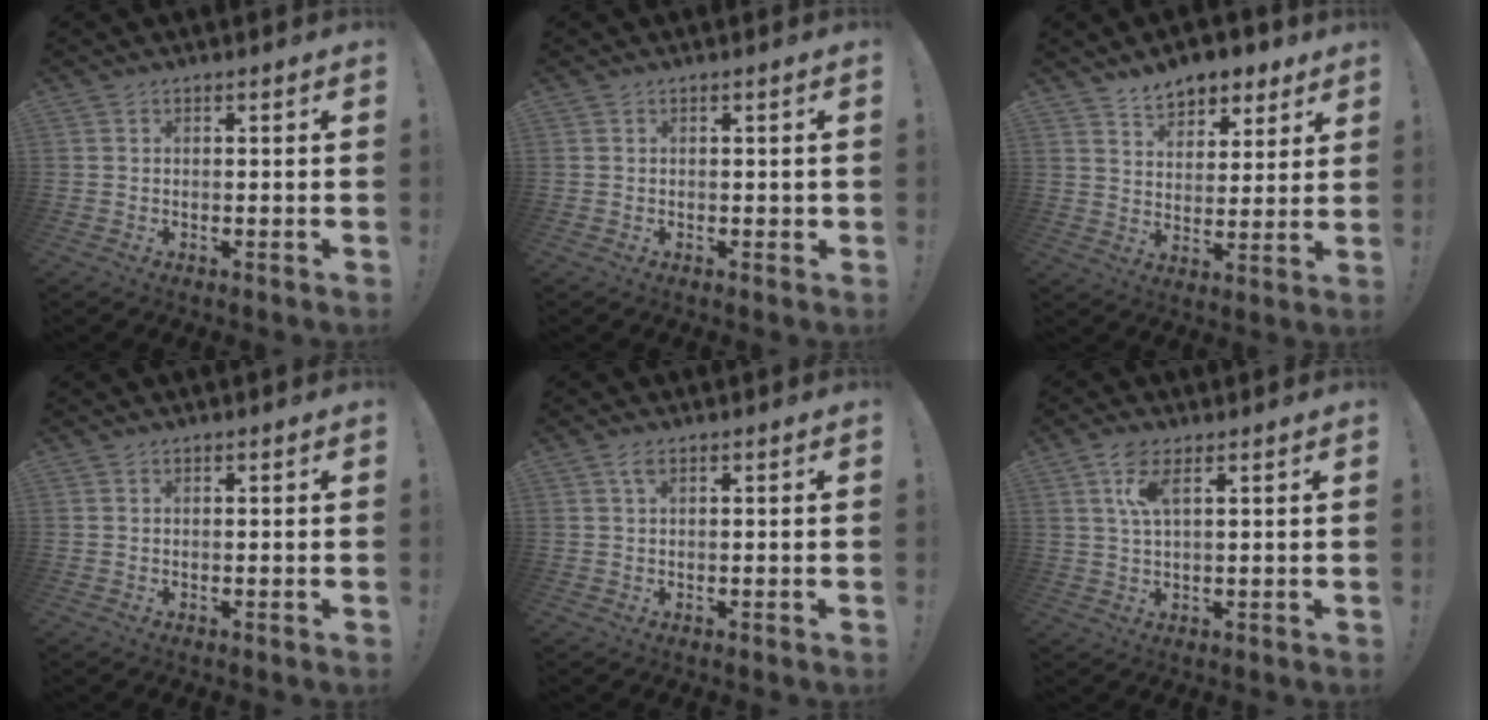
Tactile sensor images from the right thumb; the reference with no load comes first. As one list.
[{"total": 0.8, "force": [0.3, 0.6, 0.4], "torque": [0.000, 0.000, 0.004]}, {"total": 9.1, "force": [7.0, 5.0, 3.2], "torque": [-0.047, -0.044, 0.131]}, {"total": 0.0}, {"total": 2.0, "force": [0.9, 0.7, 1.6], "torque": [-0.032, 0.001, 0.015]}, {"total": 6.5, "force": [2.9, 2.1, 5.5], "torque": [-0.103, 0.000, 0.051]}]